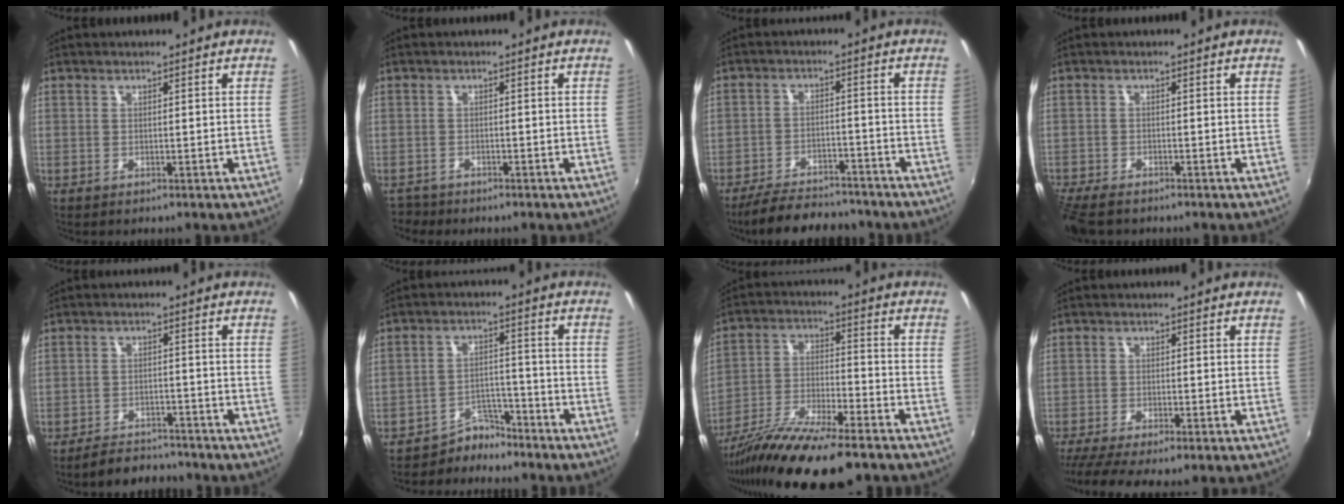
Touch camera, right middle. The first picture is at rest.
{"total": 2.9, "force": [-2.6, 1.3, 0.1], "torque": [-0.013, -0.007, -0.048]}
{"total": 12.5, "force": [-10.9, 3.9, 4.8], "torque": [-0.115, -0.002, -0.160]}
{"total": 6.7, "force": [-5.7, 2.0, 3.0], "torque": [-0.084, -0.037, -0.108]}
{"total": 6.9, "force": [-6.3, 2.2, 1.6], "torque": [-0.050, 0.006, -0.092]}
{"total": 5.3, "force": [-5.0, 1.9, 0.1], "torque": [-0.003, 0.016, -0.083]}
{"total": 16.7, "force": [-12.9, 2.4, 10.4], "torque": [-0.202, -0.042, -0.228]}
{"total": 8.3, "force": [-6.4, 1.1, 5.2], "torque": [-0.116, -0.040, -0.108]}